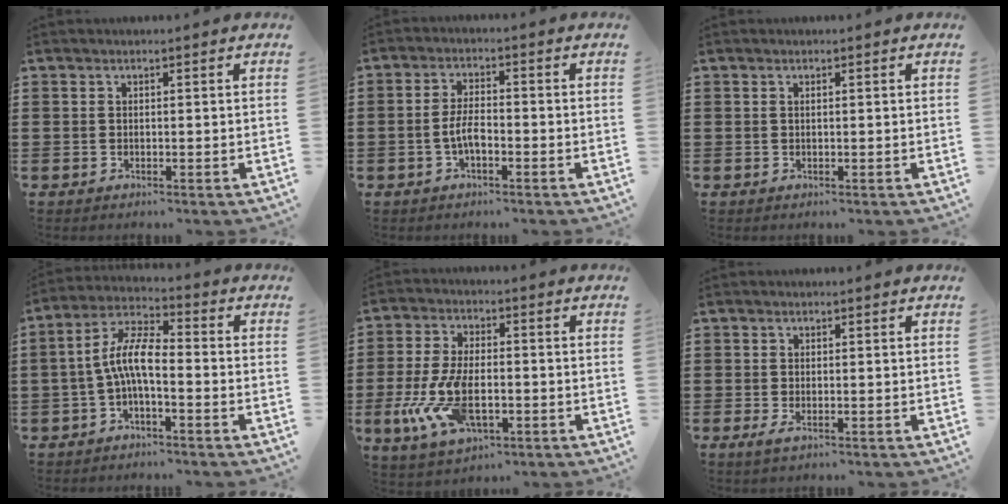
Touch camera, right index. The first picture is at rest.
{"total": 4.1, "force": [-1.4, 1.5, 3.6], "torque": [-0.085, -0.001, -0.032]}
{"total": 0.0}
{"total": 7.6, "force": [-1.6, 2.4, 7.0], "torque": [-0.160, -0.004, -0.036]}
{"total": 10.3, "force": [-2.9, 4.8, 8.7], "torque": [-0.205, -0.014, -0.055]}
{"total": 0.8, "force": [-0.2, 0.3, 0.7], "torque": [-0.013, -0.002, -0.003]}